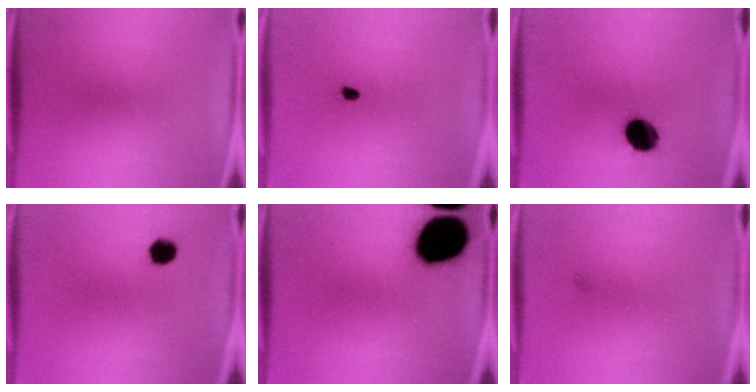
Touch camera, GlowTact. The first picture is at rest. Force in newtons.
{"total": 1.0}
{"total": 10.7}
{"total": 3.3}
{"total": 19.9}
{"total": 0.6}